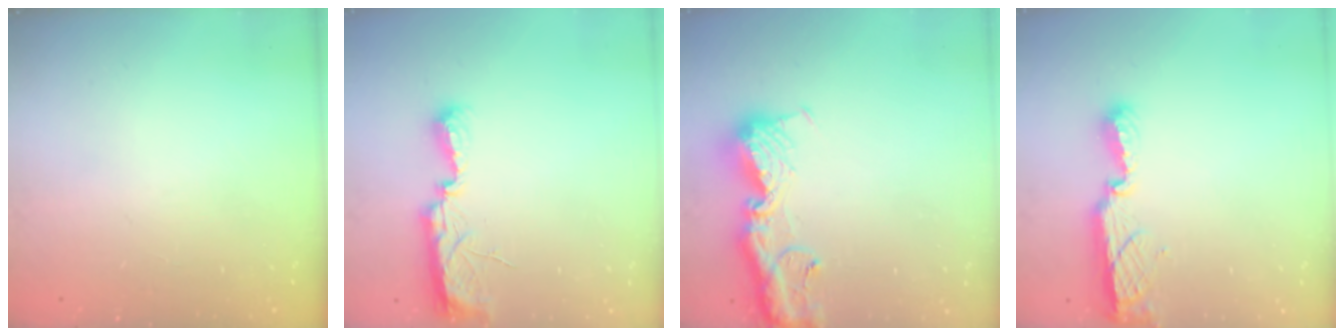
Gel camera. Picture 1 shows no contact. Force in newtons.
{"total": 10.6, "press": 9.2, "slide": 5.3}
{"total": 15.7, "press": 15.6, "slide": 1.6}
{"total": 8.3, "press": 8.3, "slide": 0.7}